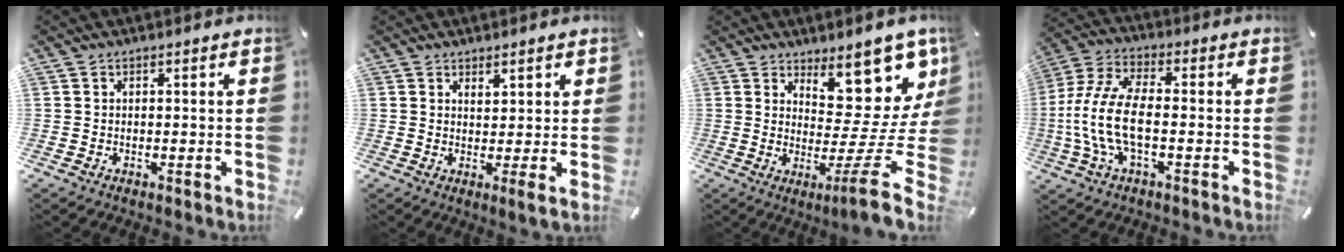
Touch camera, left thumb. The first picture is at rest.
{"total": 2.7, "force": [1.2, -0.2, 2.4], "torque": [-0.046, -0.010, 0.020]}
{"total": 18.7, "force": [7.3, 5.5, 16.3], "torque": [-0.209, -0.088, 0.116]}
{"total": 13.3, "force": [-2.4, 6.2, 11.5], "torque": [-0.253, -0.008, -0.046]}